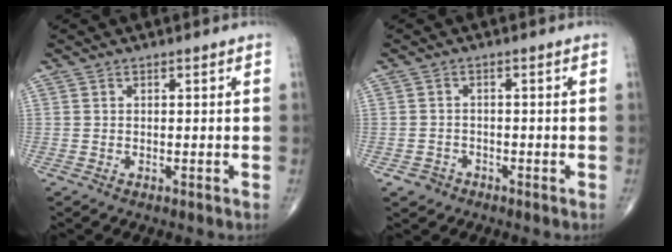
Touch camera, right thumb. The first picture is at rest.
{"total": 2.4, "force": [-1.4, 2.0, 0.2], "torque": [0.005, 0.010, -0.025]}